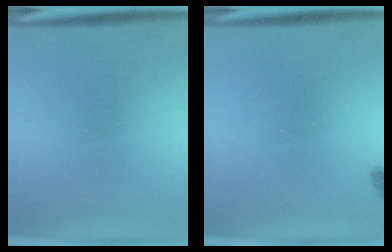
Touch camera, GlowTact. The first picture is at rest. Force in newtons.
{"total": 1.3}